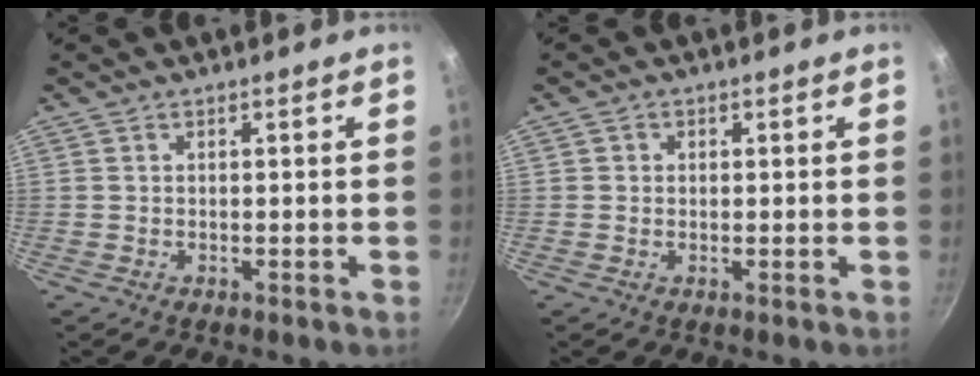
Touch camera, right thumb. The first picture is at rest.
{"total": 1.2, "force": [0.1, 1.1, 0.3], "torque": [0.001, -0.001, -0.002]}